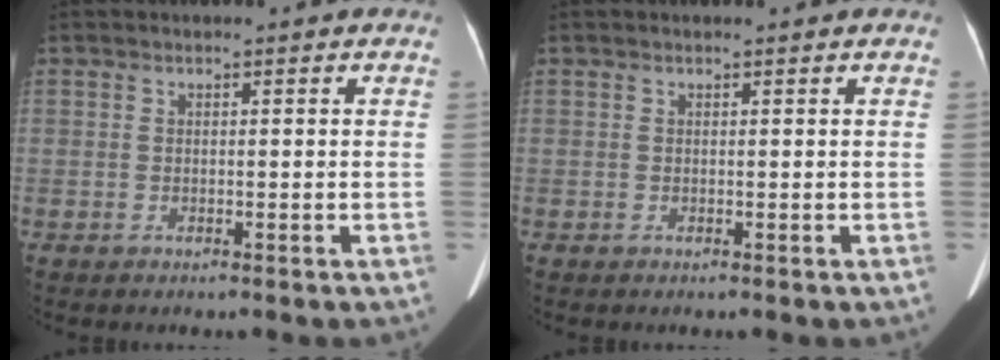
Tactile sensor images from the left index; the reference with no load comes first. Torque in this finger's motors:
{"motor_torque": [-0.09, -0.05, 0.05, -0.01]}